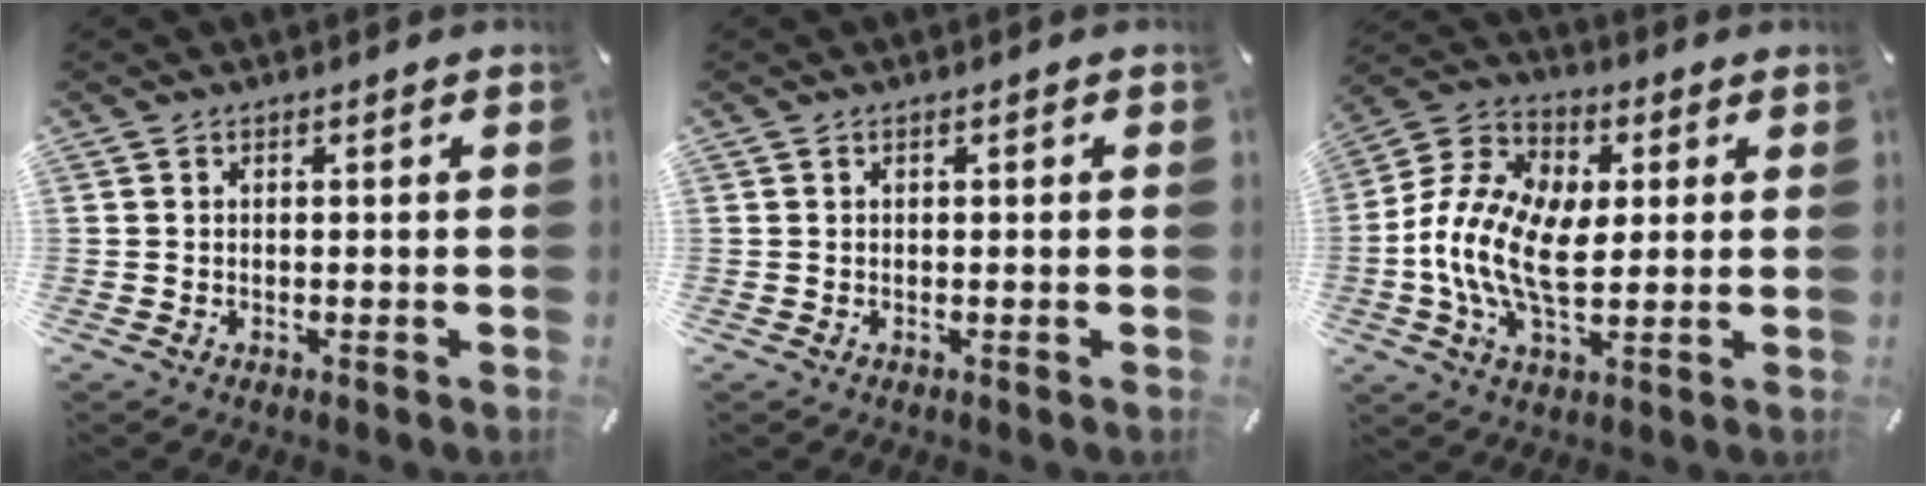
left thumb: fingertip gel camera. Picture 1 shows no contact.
{"total": 0.5, "force": [0.0, 0.2, 0.5], "torque": [-0.009, 0.002, 0.000]}
{"total": 14.8, "force": [-1.0, 9.4, 11.4], "torque": [-0.259, 0.001, -0.017]}